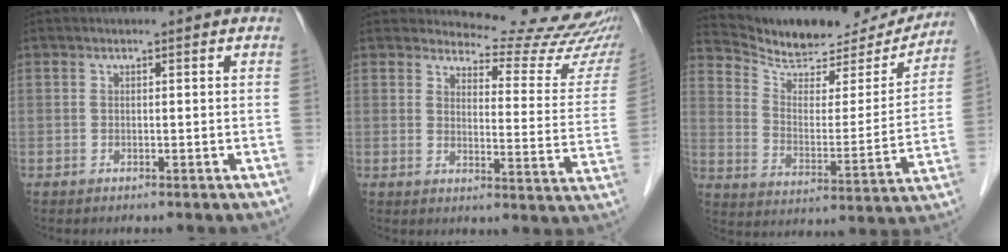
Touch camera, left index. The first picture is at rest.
{"total": 17.6, "force": [17.1, 2.6, 3.1], "torque": [-0.018, -0.108, 0.169]}
{"total": 19.6, "force": [18.4, 5.2, 4.2], "torque": [-0.064, -0.021, 0.263]}